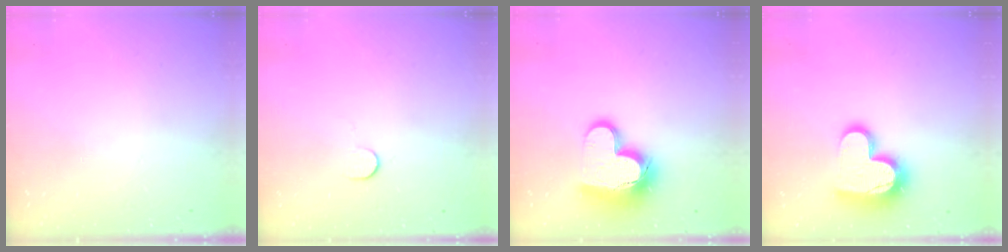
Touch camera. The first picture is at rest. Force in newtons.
{"total": 3.6, "press": 3.6, "slide": 0.4}
{"total": 14.9, "press": 14.9, "slide": 1.2}
{"total": 14.8, "press": 14.8, "slide": 0.7}